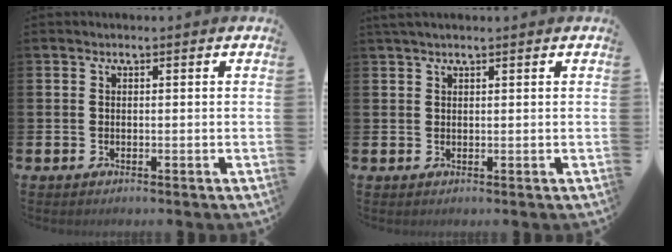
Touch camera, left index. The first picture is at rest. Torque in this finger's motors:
{"motor_torque": [0.99, -1.14, 0.24, 0.03]}